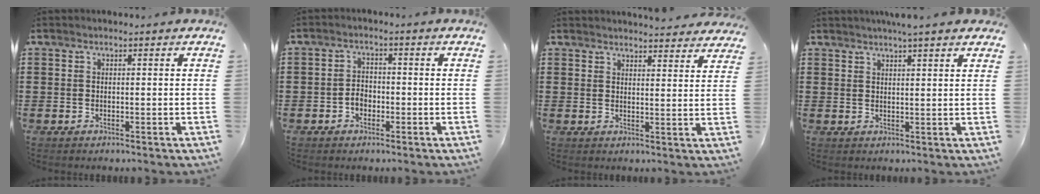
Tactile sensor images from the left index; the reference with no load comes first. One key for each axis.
{"total": 2.3, "fx": -1.1, "fy": 1.7, "fz": 1.1, "tx": -0.026, "ty": 0.005, "tz": -0.024}
{"total": 3.6, "fx": 3.6, "fy": 0.0, "fz": 0.2, "tx": -0.006, "ty": -0.018, "tz": 0.068}
{"total": 3.1, "fx": 2.8, "fy": -0.2, "fz": 1.4, "tx": -0.034, "ty": -0.002, "tz": 0.052}